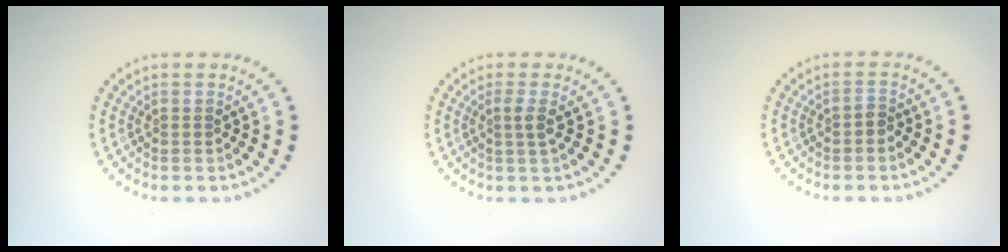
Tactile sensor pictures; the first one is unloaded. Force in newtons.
{"total": 1.5, "press": 1.1, "slide": 1.0}
{"total": 0.9, "press": 0.8, "slide": 0.5}